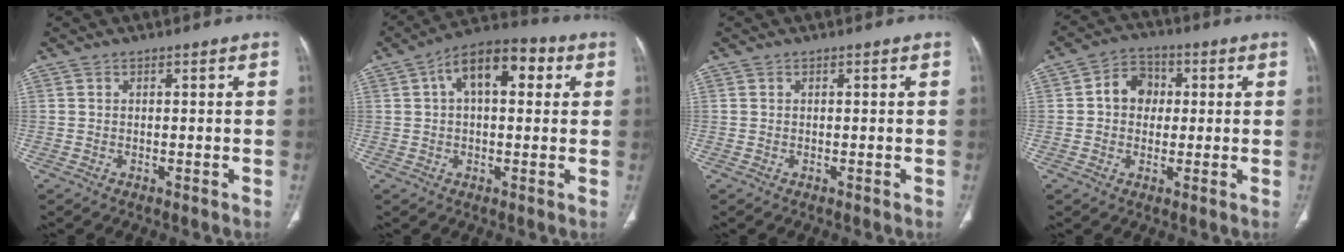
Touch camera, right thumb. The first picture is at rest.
{"total": 12.0, "force": [3.5, 6.3, 9.6], "torque": [-0.136, 0.031, 0.047]}
{"total": 0.0}
{"total": 7.0, "force": [0.8, 5.8, 3.8], "torque": [-0.035, 0.013, 0.006]}